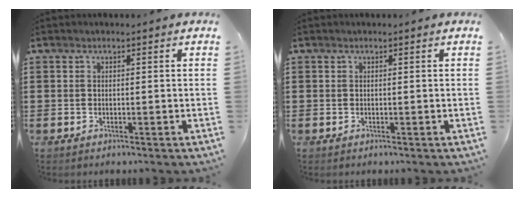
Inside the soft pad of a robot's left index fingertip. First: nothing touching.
{"total": 0.0}